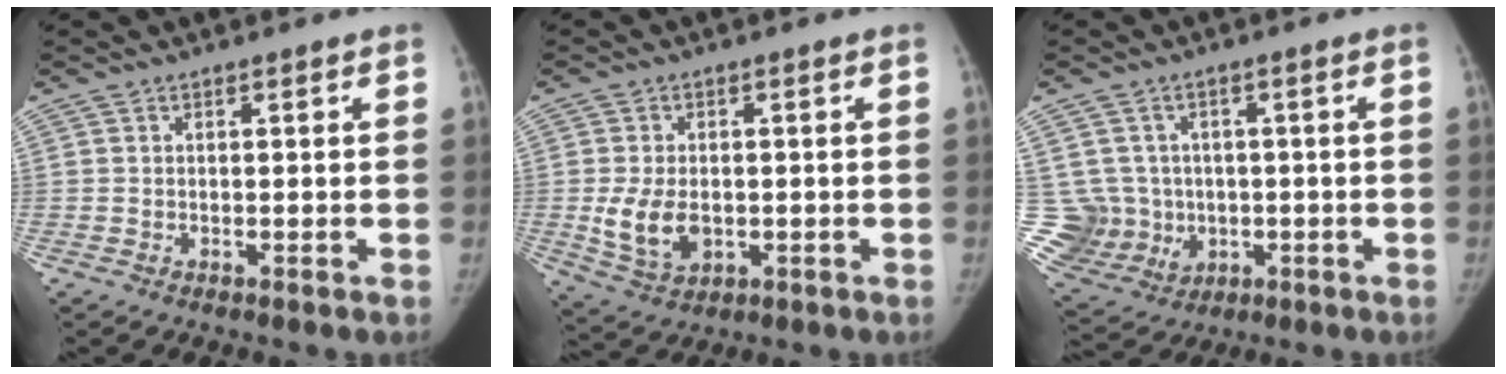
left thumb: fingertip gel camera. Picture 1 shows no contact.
{"total": 7.8, "force": [-0.8, 5.2, 5.8], "torque": [-0.102, -0.010, -0.003]}
{"total": 11.6, "force": [0.1, 11.1, 3.6], "torque": [-0.062, 0.015, 0.027]}